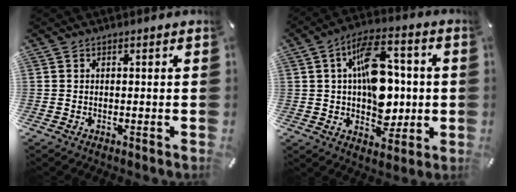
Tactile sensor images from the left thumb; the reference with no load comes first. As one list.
[{"total": 16.8, "force": [0.9, 10.6, 12.9], "torque": [-0.193, 0.003, 0.017]}]